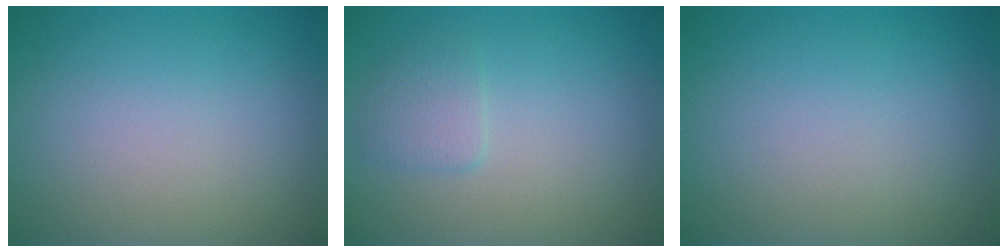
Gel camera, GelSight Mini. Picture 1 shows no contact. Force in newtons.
{"total": 1.4, "press": 1.4, "slide": 0.1}
{"total": 0.0}